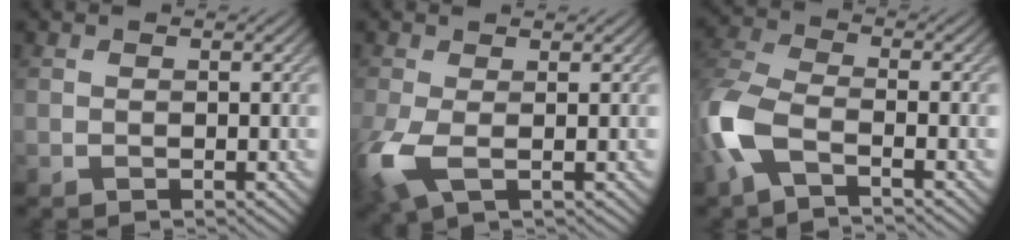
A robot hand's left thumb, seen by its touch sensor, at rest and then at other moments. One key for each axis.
{"total": 5.6, "fx": -0.9, "fy": 2.5, "fz": 4.9, "tx": -0.134, "ty": -0.012, "tz": -0.018}
{"total": 7.7, "fx": -3.4, "fy": 3.3, "fz": 6.1, "tx": -0.154, "ty": -0.007, "tz": -0.091}